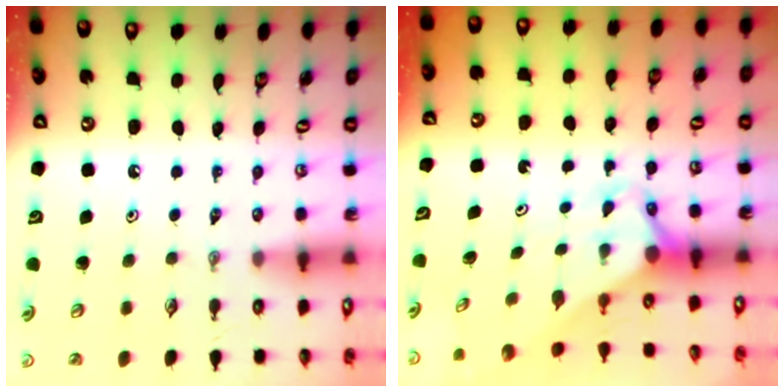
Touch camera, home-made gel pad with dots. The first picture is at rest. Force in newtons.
{"total": 2.7, "press": 2.7, "slide": 0.2}